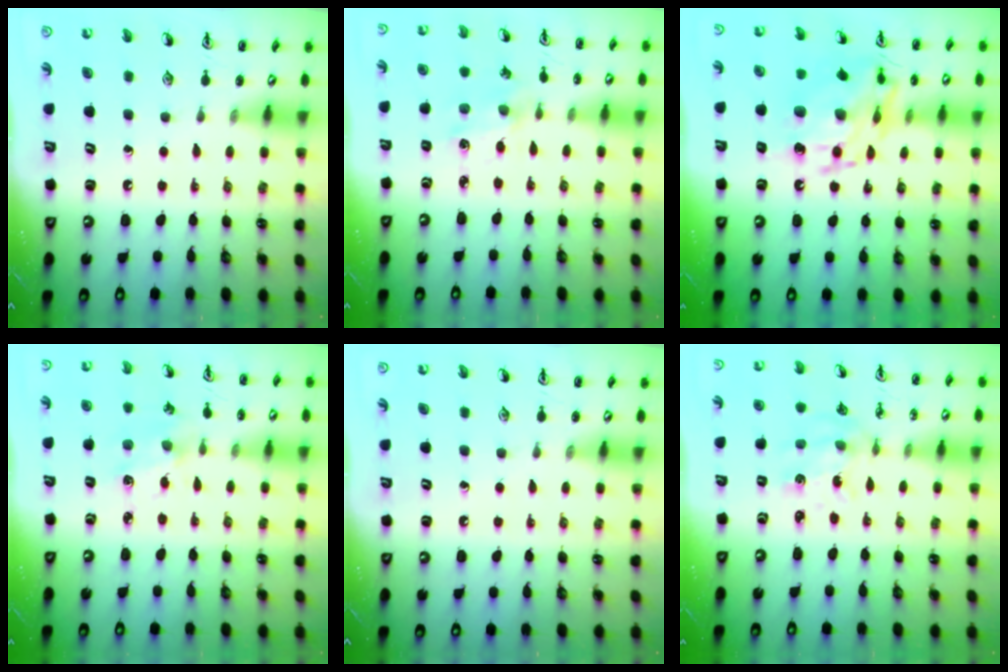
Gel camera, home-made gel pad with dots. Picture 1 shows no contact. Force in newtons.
{"total": 1.3, "press": 1.3, "slide": 0.2}
{"total": 13.7, "press": 13.6, "slide": 1.2}
{"total": 2.0, "press": 2.0, "slide": 0.5}
{"total": 0.0}
{"total": 2.6, "press": 2.4, "slide": 0.9}